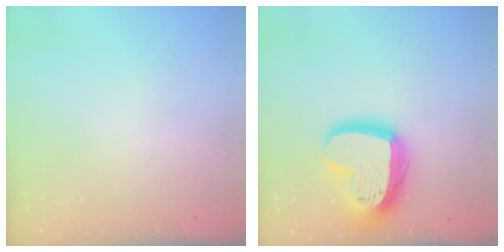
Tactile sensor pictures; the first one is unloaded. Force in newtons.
{"total": 19.1, "press": 19.1, "slide": 1.4}